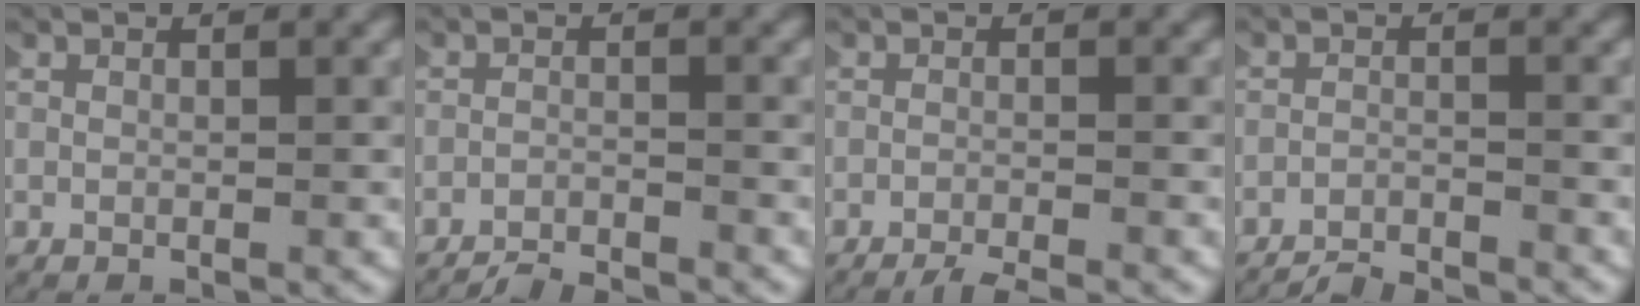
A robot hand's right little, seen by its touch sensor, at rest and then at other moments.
{"total": 4.3, "force": [-4.2, 0.6, 0.2], "torque": [-0.006, -0.017, -0.066]}
{"total": 3.6, "force": [-3.4, 0.5, 0.9], "torque": [-0.014, -0.013, -0.049]}
{"total": 4.4, "force": [-4.4, 0.6, 0.2], "torque": [-0.006, -0.018, -0.069]}